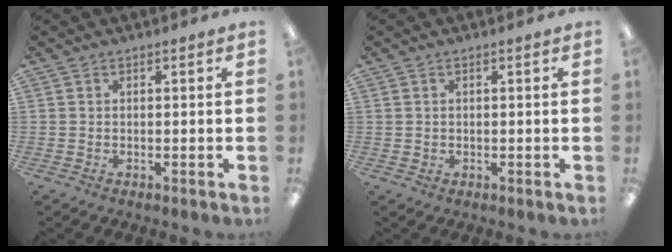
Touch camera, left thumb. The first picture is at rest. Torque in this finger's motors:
{"motor_torque": [-0.58, -0.11, -0.17, 0.06, -0.01]}